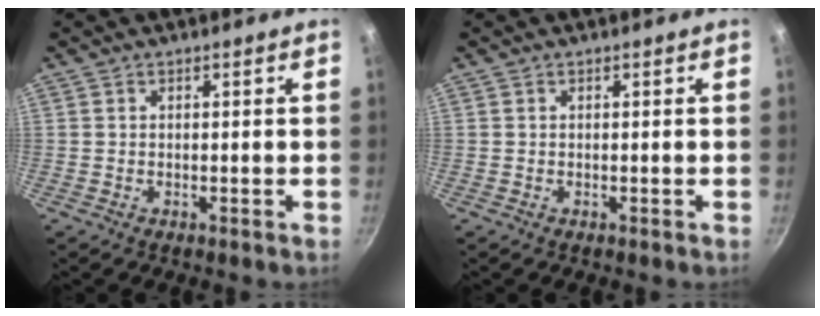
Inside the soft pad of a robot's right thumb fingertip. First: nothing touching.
{"total": 0.0}